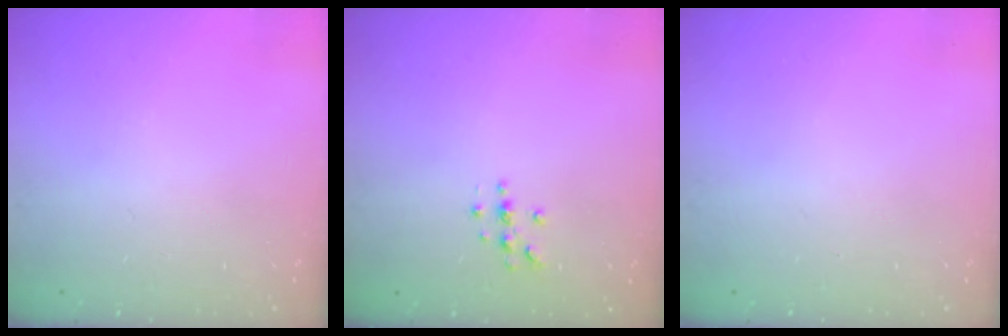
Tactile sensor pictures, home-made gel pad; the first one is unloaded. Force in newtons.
{"total": 3.4, "press": 3.4, "slide": 0.4}
{"total": 0.0}